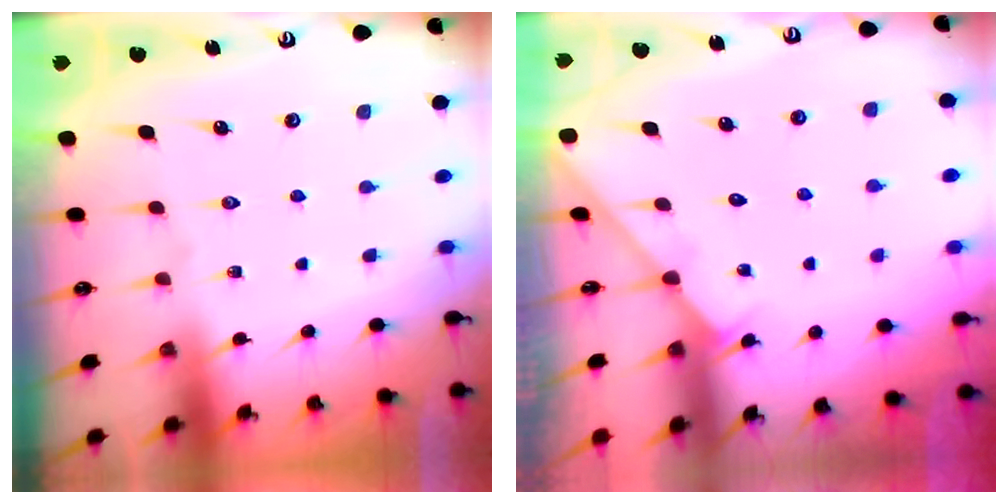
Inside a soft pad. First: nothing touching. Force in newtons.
{"total": 2.8, "press": 2.8, "slide": 0.3}